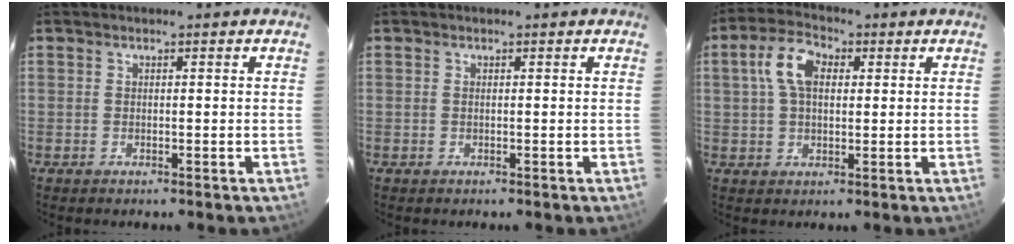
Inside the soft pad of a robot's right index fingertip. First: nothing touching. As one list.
[{"total": 0.0}, {"total": 7.8, "force": [1.9, 4.6, 6.0], "torque": [-0.118, 0.025, 0.035]}]